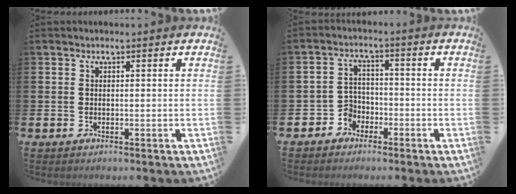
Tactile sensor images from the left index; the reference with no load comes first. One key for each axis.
{"total": 3.1, "fx": -2.0, "fy": 2.3, "fz": 0.1, "tx": -0.020, "ty": 0.000, "tz": -0.047}